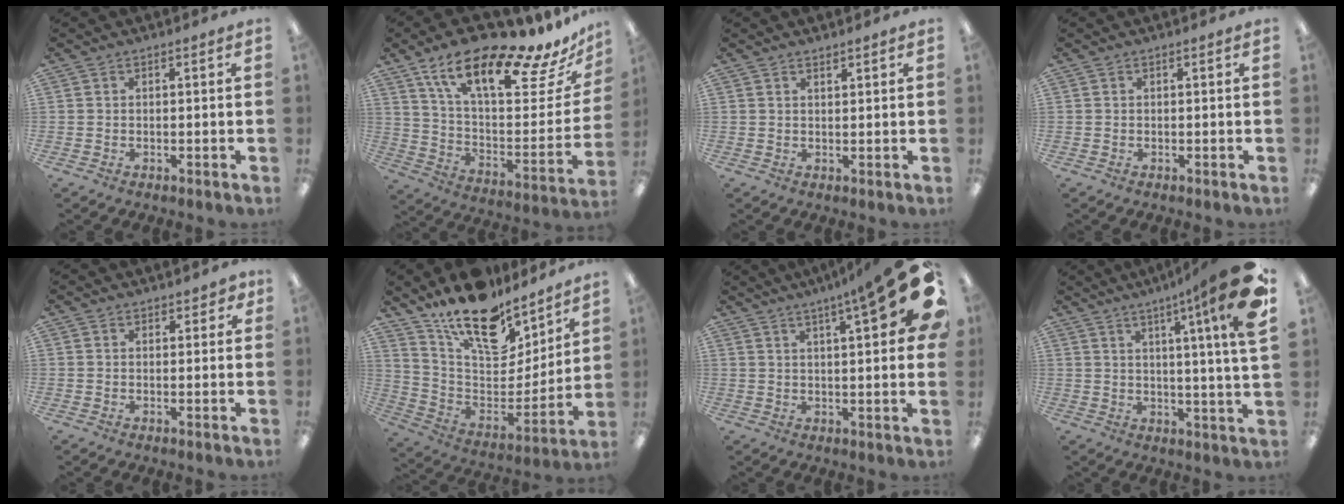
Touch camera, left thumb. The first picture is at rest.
{"total": 20.6, "force": [15.4, 5.4, 12.6], "torque": [-0.190, -0.111, 0.248]}
{"total": 1.2, "force": [1.2, 0.2, 0.2], "torque": [-0.005, -0.003, 0.022]}
{"total": 0.0}
{"total": 2.0, "force": [1.6, 1.1, 0.7], "torque": [0.001, -0.004, 0.025]}
{"total": 19.1, "force": [14.4, 8.6, 9.0], "torque": [-0.146, -0.113, 0.255]}
{"total": 18.5, "force": [8.7, 4.0, 15.9], "torque": [-0.220, -0.048, 0.130]}
{"total": 16.2, "force": [7.9, 0.5, 14.1], "torque": [-0.207, -0.048, 0.106]}